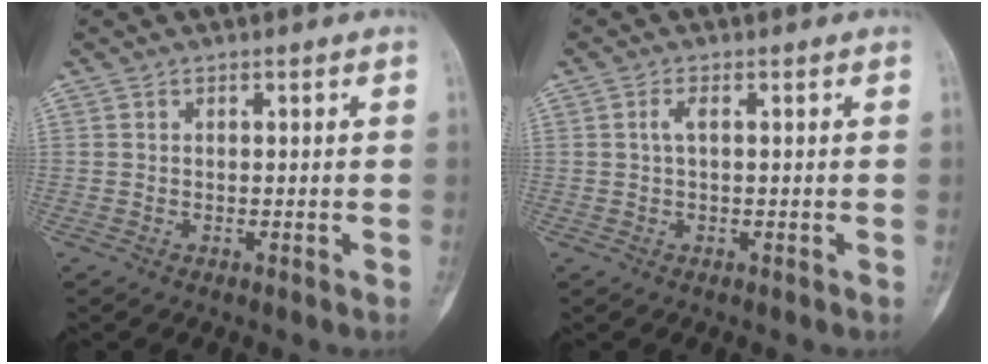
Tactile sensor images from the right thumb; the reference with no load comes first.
{"total": 1.6, "force": [0.3, 0.6, 1.5], "torque": [-0.038, 0.003, 0.006]}